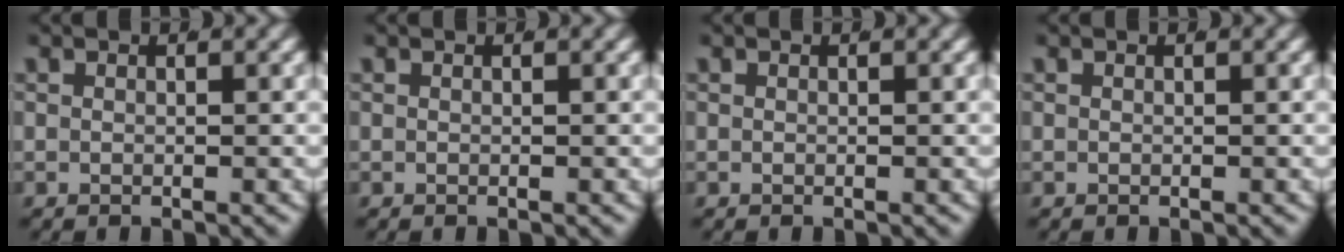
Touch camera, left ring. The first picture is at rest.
{"total": 0.0}
{"total": 0.0}
{"total": 0.0}